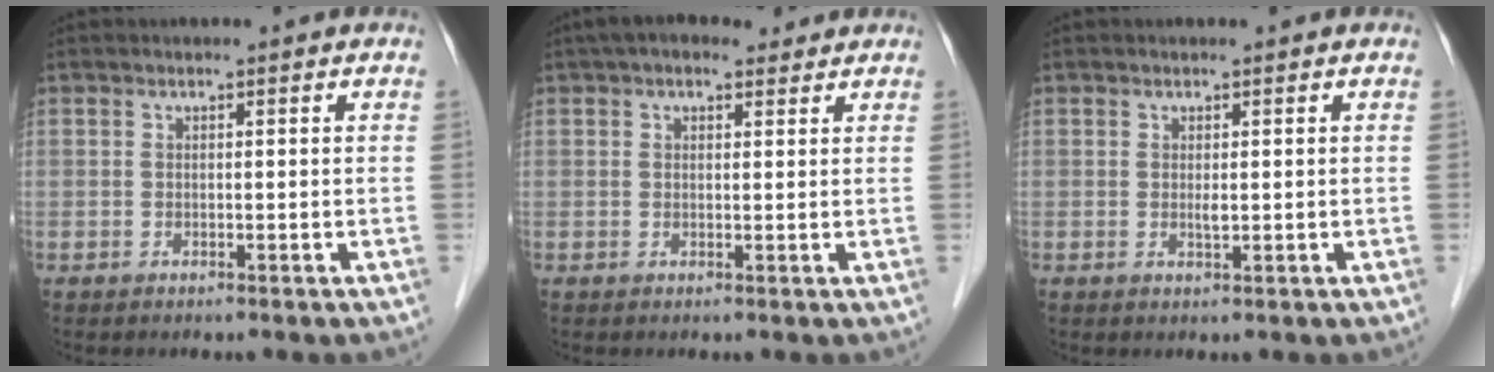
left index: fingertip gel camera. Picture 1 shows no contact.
{"total": 5.0, "force": [3.5, 2.2, 2.8], "torque": [-0.047, 0.029, 0.057]}
{"total": 0.9, "force": [-0.5, 0.1, 0.7], "torque": [-0.016, -0.009, -0.005]}